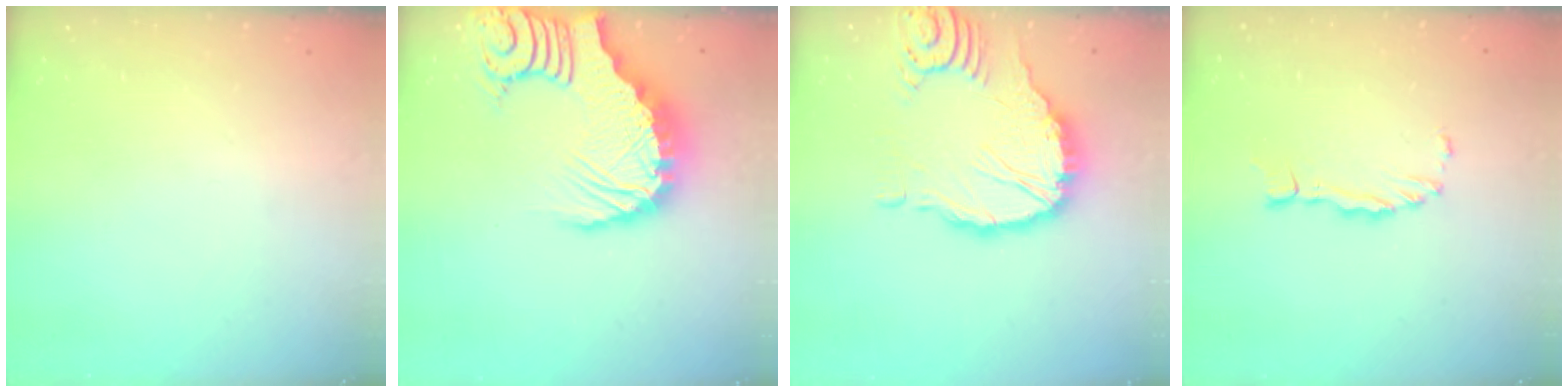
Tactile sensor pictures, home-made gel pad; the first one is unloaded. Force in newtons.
{"total": 9.4, "press": 9.4, "slide": 1.2}
{"total": 14.3, "press": 14.2, "slide": 1.6}
{"total": 2.7, "press": 2.7, "slide": 0.2}